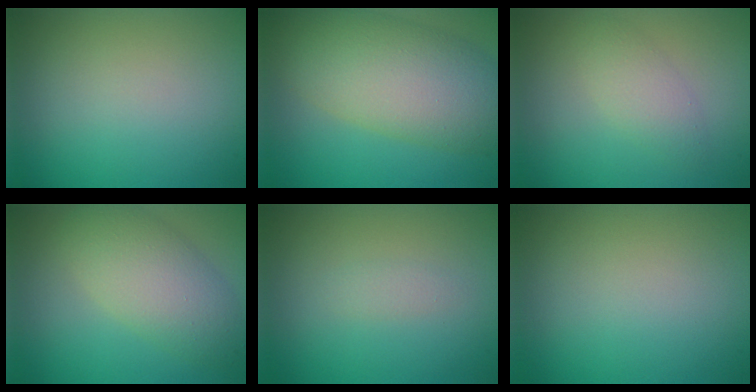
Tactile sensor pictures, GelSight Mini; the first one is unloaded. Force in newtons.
{"total": 8.8, "press": 8.8, "slide": 0.6}
{"total": 2.2, "press": 2.2, "slide": 0.0}
{"total": 5.8, "press": 5.8, "slide": 0.1}
{"total": 0.9, "press": 0.9, "slide": 0.0}
{"total": 0.0}